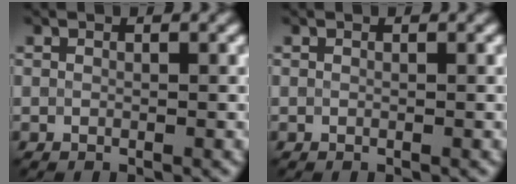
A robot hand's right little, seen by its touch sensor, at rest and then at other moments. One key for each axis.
{"total": 0.0}